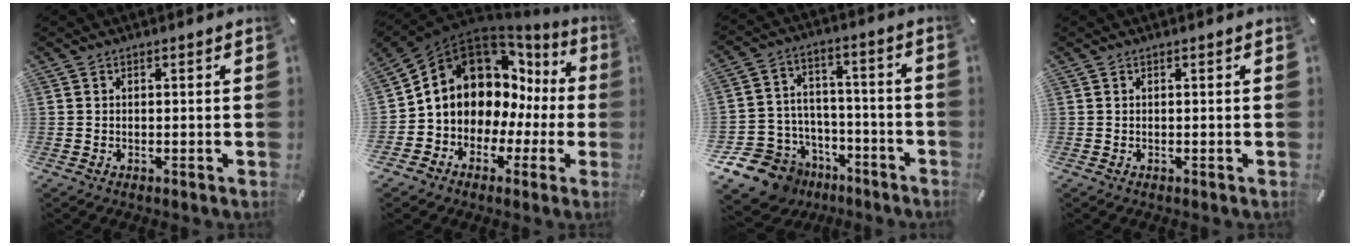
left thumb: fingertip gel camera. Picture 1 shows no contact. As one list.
[{"total": 11.2, "force": [5.0, 9.0, 4.3], "torque": [-0.084, -0.059, 0.098]}, {"total": 12.7, "force": [-7.3, 9.9, 2.8], "torque": [-0.059, 0.041, -0.123]}, {"total": 0.0}]